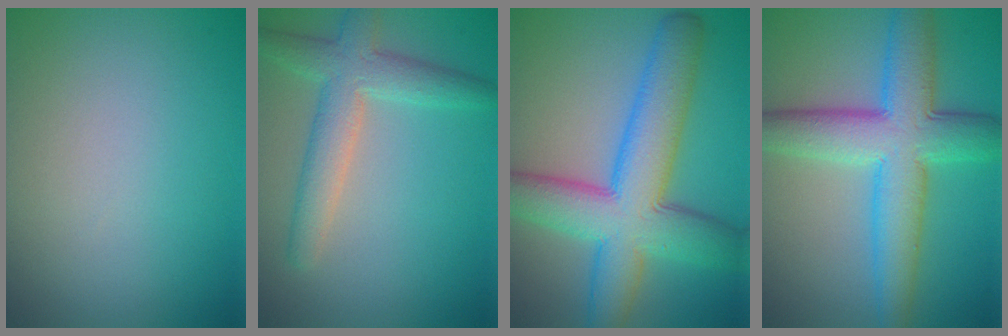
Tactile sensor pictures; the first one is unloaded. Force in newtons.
{"total": 4.4, "press": 4.4, "slide": 0.3}
{"total": 9.5, "press": 9.4, "slide": 0.3}
{"total": 8.2, "press": 8.2, "slide": 0.0}